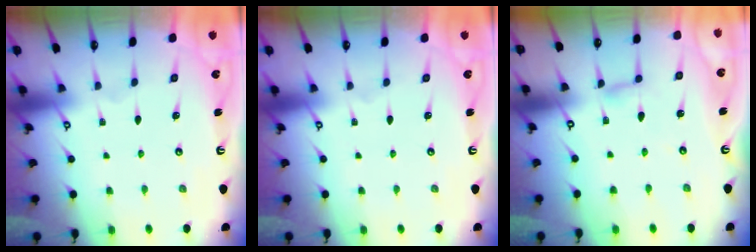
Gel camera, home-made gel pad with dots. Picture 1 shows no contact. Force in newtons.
{"total": 0.0}
{"total": 2.7, "press": 2.6, "slide": 0.2}